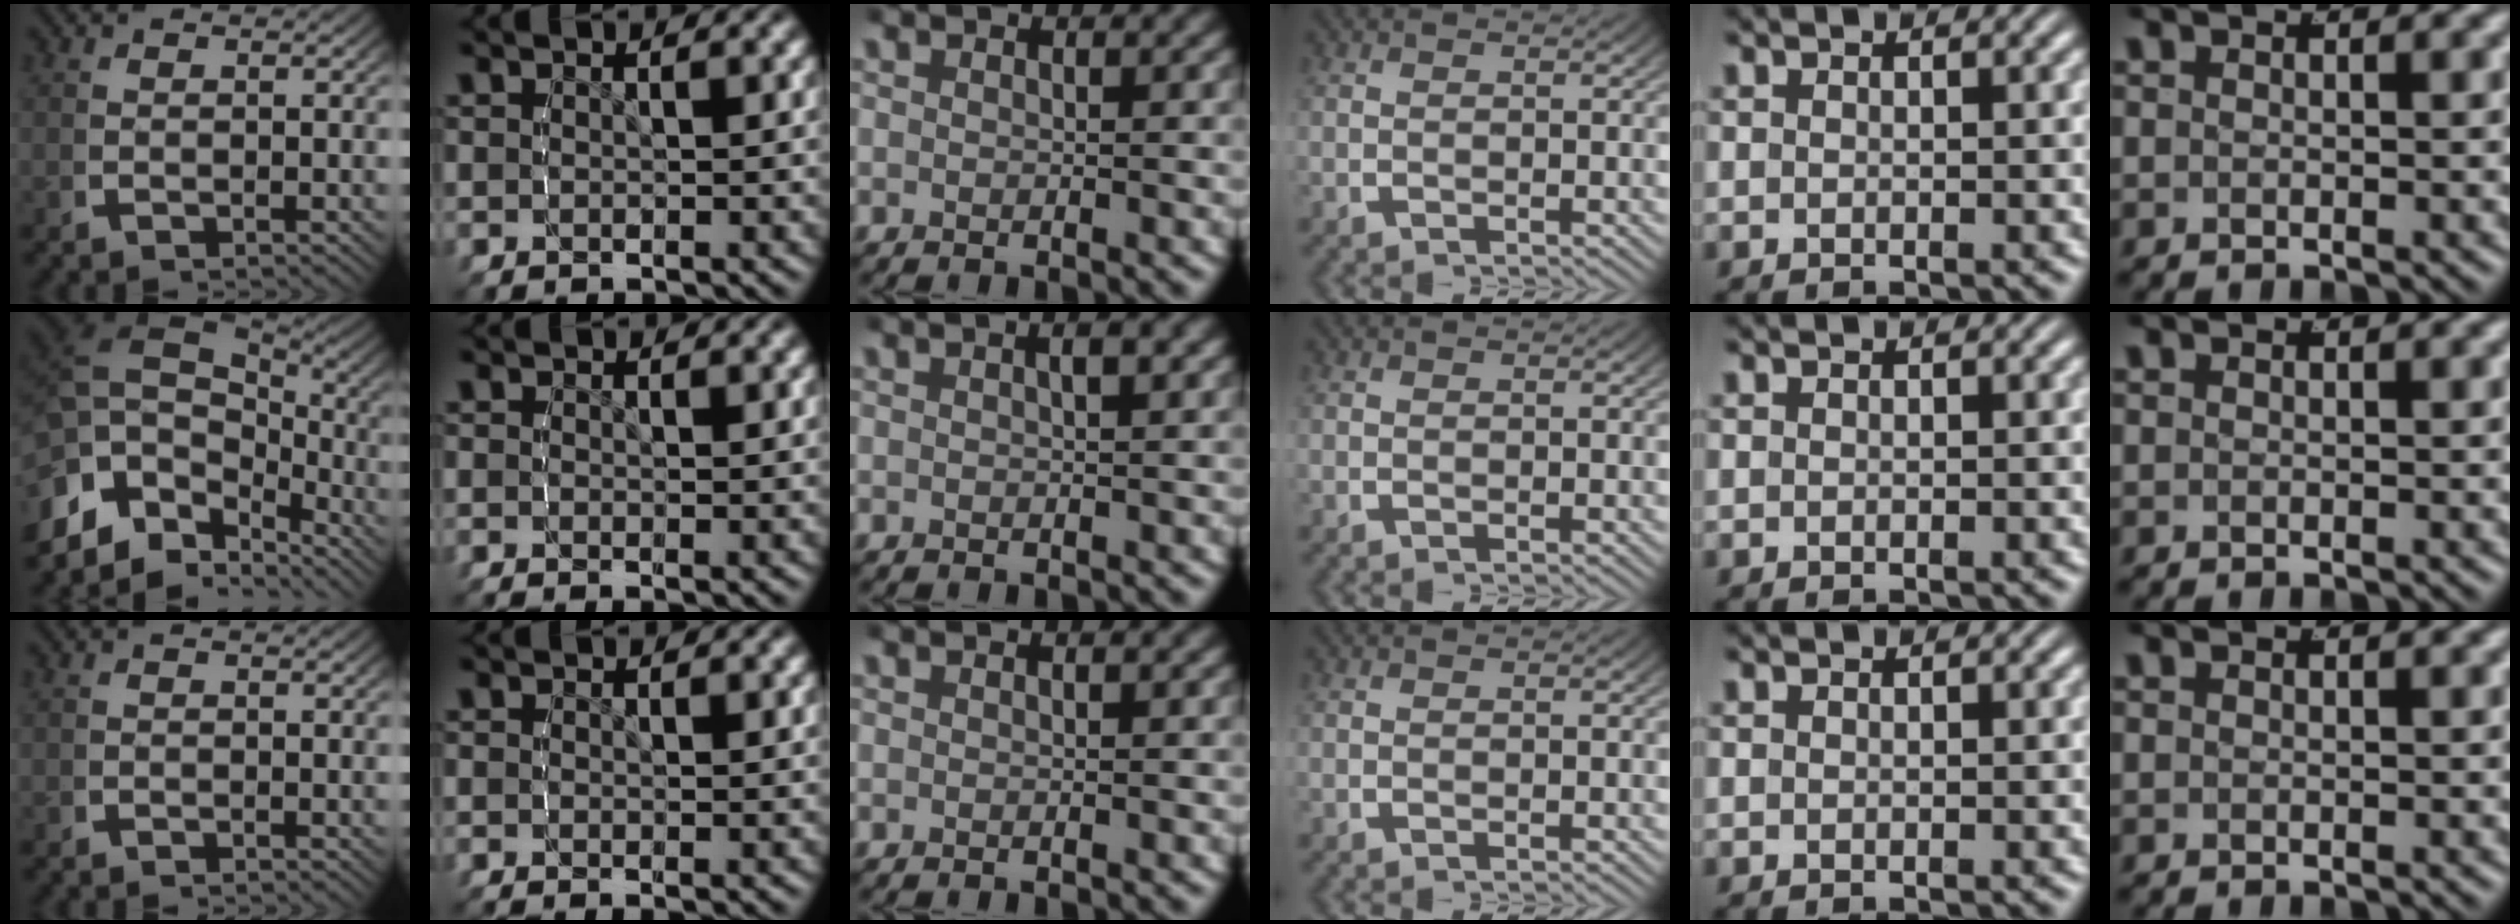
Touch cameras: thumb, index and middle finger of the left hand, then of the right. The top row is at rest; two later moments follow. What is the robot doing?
{"motion": "lift_and_place", "object": "air blower"}